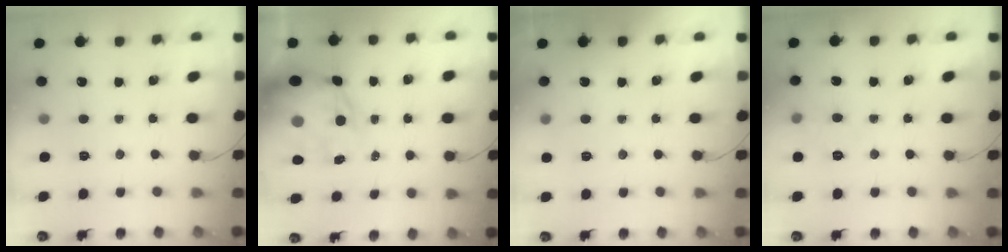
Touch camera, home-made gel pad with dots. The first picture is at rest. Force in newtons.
{"total": 16.4, "press": 15.9, "slide": 3.9}
{"total": 4.8, "press": 4.6, "slide": 1.3}
{"total": 7.6, "press": 7.5, "slide": 1.6}